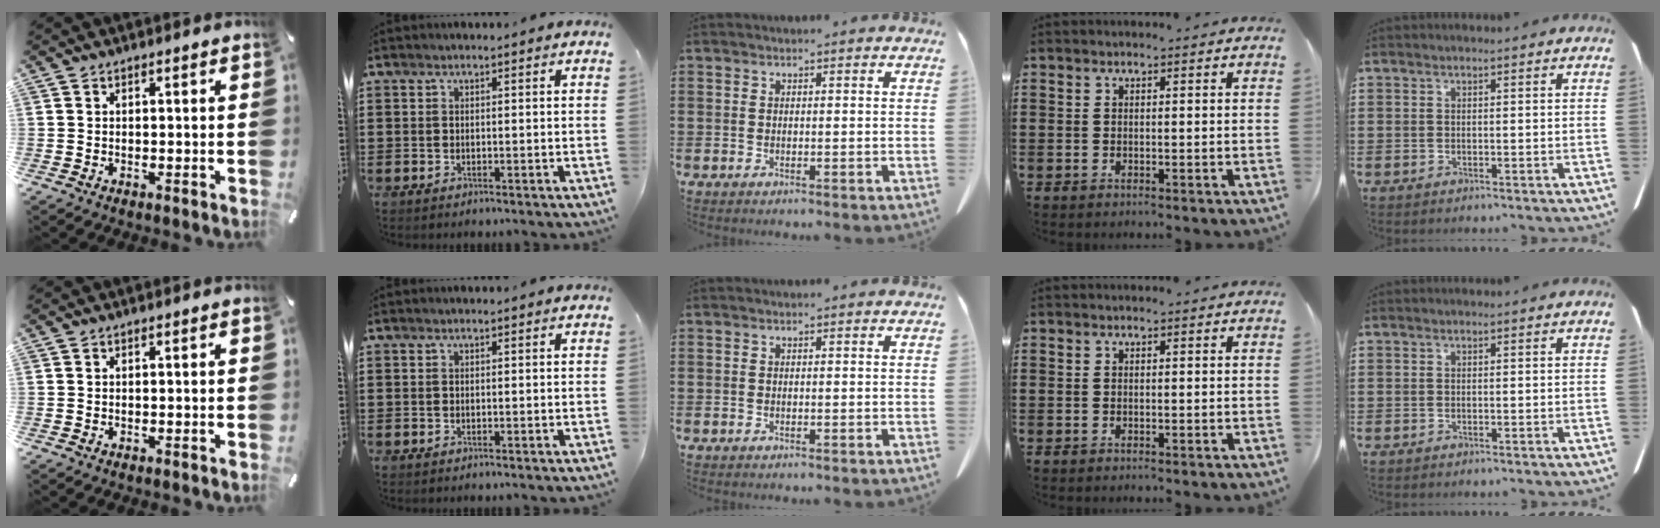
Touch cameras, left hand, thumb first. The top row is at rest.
{}